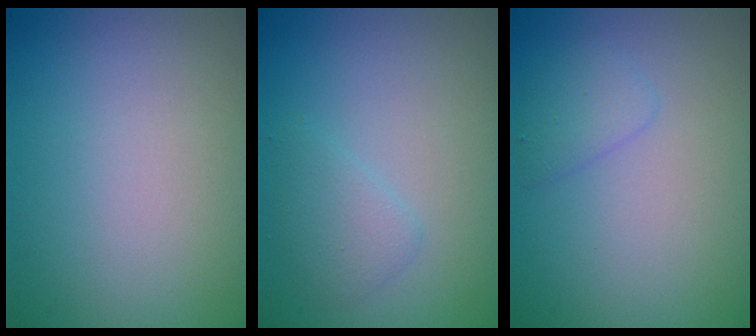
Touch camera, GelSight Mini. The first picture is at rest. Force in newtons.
{"total": 1.6, "press": 1.6, "slide": 0.0}
{"total": 1.4, "press": 1.4, "slide": 0.1}